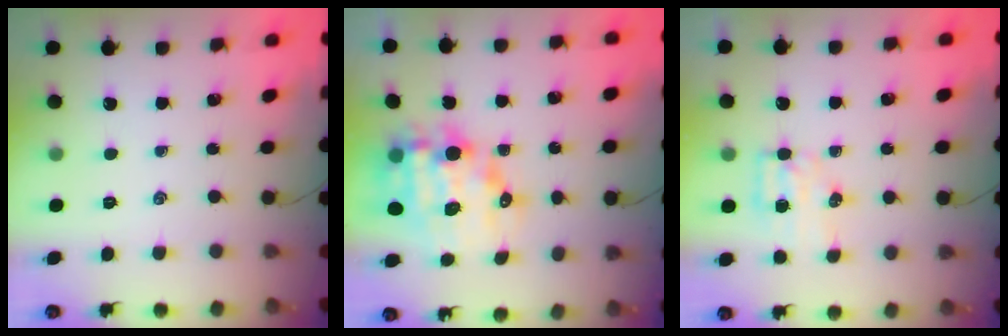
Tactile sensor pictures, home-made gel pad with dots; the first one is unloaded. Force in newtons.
{"total": 14.3, "press": 13.9, "slide": 3.2}
{"total": 5.4, "press": 5.4, "slide": 0.7}